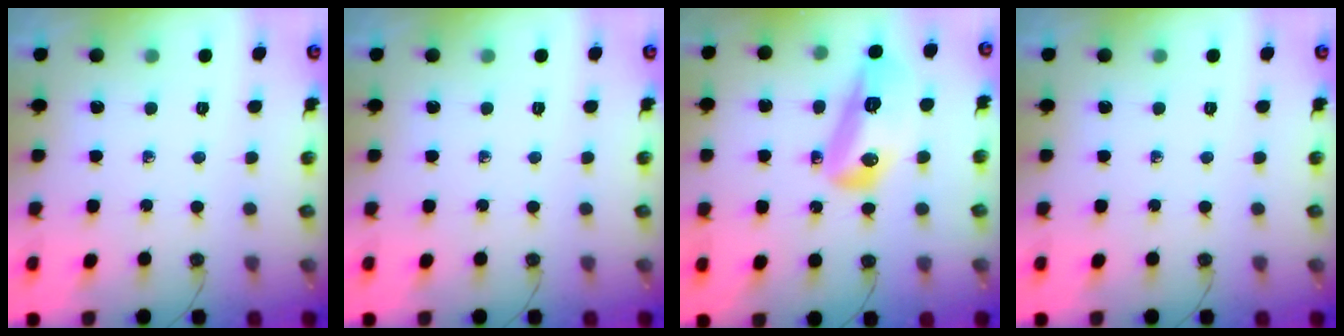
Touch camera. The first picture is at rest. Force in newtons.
{"total": 0.0}
{"total": 12.4, "press": 12.3, "slide": 1.2}
{"total": 0.0}